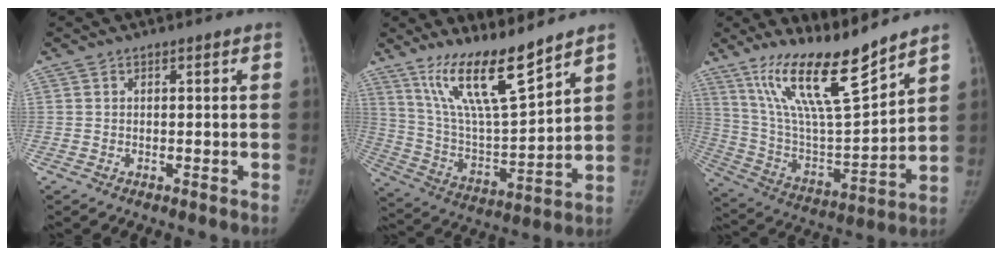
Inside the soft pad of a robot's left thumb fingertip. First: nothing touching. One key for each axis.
{"total": 16.0, "fx": 11.7, "fy": 2.5, "fz": 10.6, "tx": -0.175, "ty": -0.074, "tz": 0.229}
{"total": 18.4, "fx": 13.8, "fy": 2.6, "fz": 11.9, "tx": -0.189, "ty": -0.083, "tz": 0.262}